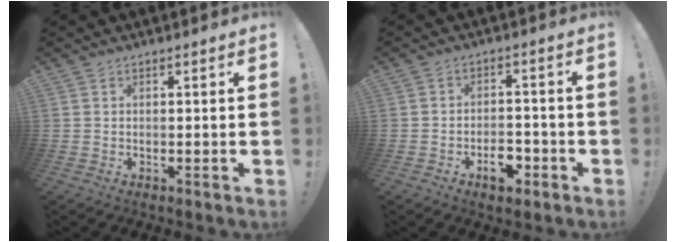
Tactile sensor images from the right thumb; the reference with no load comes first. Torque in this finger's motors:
{"motor_torque": [0.88, 0.54, 0.52, -0.61, 0.00]}